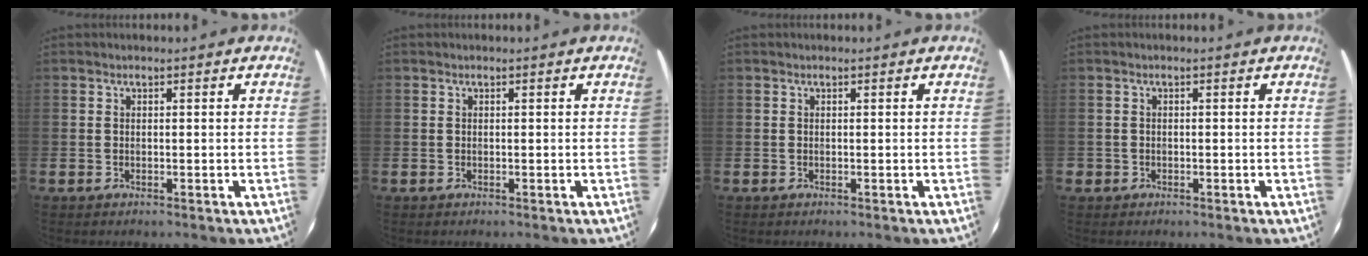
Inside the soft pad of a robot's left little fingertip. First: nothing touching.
{"total": 0.0}
{"total": 0.0}
{"total": 0.7, "force": [-0.3, 0.6, 0.1], "torque": [-0.003, 0.006, -0.008]}